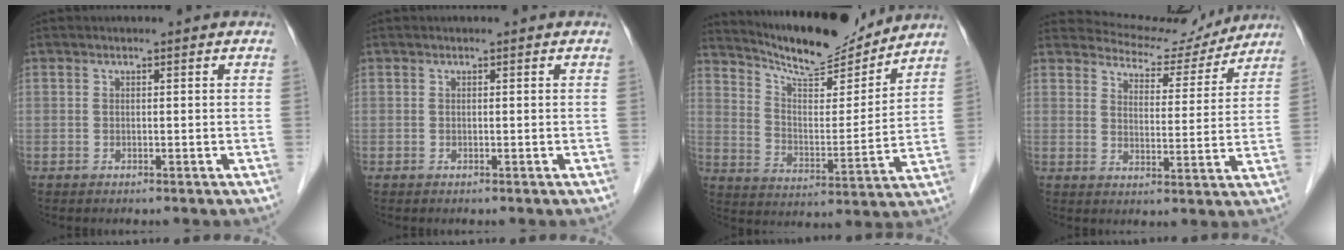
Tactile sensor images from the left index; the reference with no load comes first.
{"total": 0.0}
{"total": 14.7, "force": [13.8, 2.1, 4.7], "torque": [-0.085, -0.005, 0.223]}
{"total": 9.8, "force": [9.5, 2.2, 0.1], "torque": [-0.003, -0.003, 0.127]}